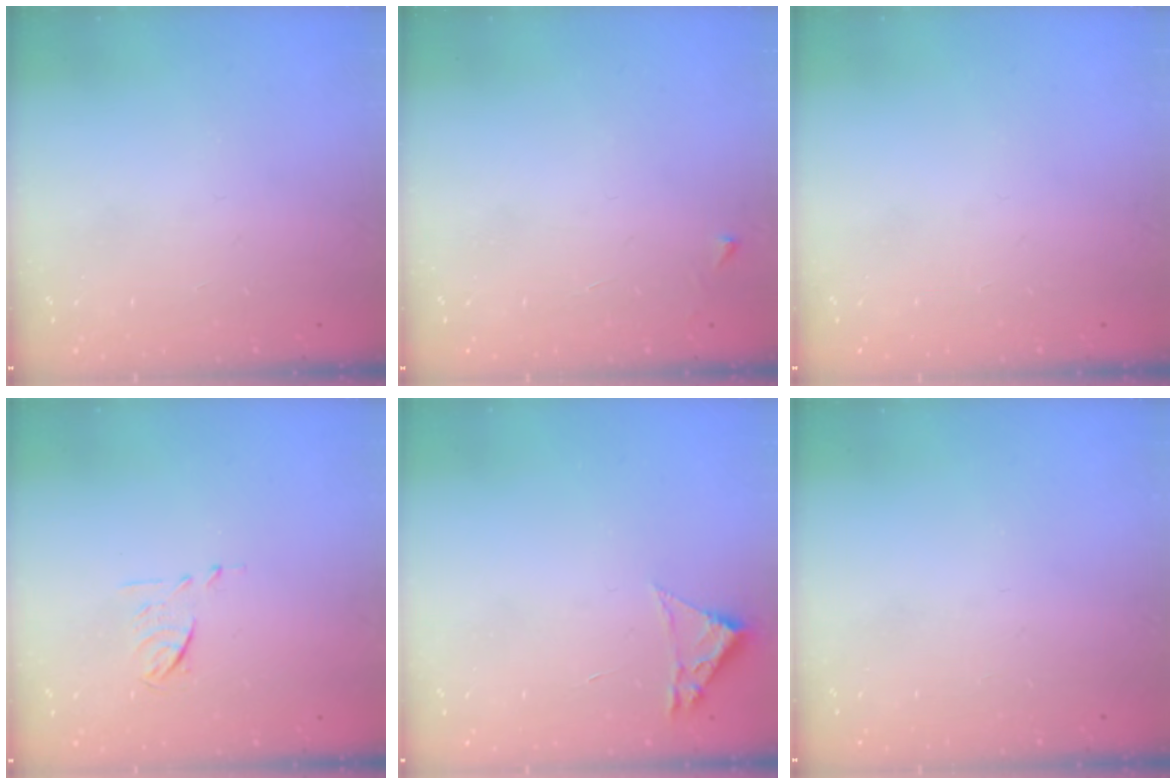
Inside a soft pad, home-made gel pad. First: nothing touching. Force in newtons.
{"total": 2.6, "press": 2.6, "slide": 0.3}
{"total": 0.0}
{"total": 5.5, "press": 5.4, "slide": 1.1}
{"total": 1.8, "press": 1.8, "slide": 0.2}
{"total": 0.0}